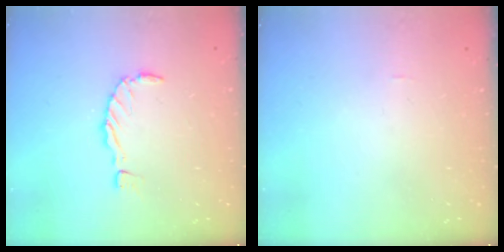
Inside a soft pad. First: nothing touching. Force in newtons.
{"total": 0.0}